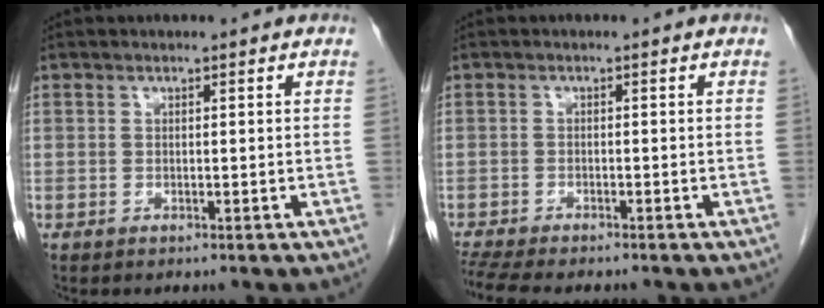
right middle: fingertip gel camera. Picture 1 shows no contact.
{"total": 7.7, "force": [-6.7, 1.3, 3.6], "torque": [-0.061, -0.007, -0.103]}